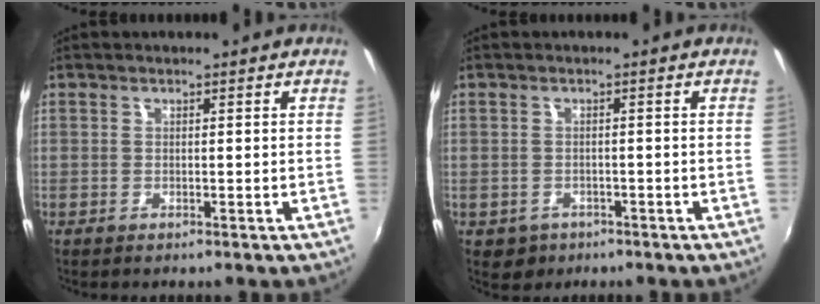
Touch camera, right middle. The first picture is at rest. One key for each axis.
{"total": 3.5, "fx": -1.5, "fy": 3.0, "fz": 1.0, "tx": -0.029, "ty": -0.003, "tz": -0.015}